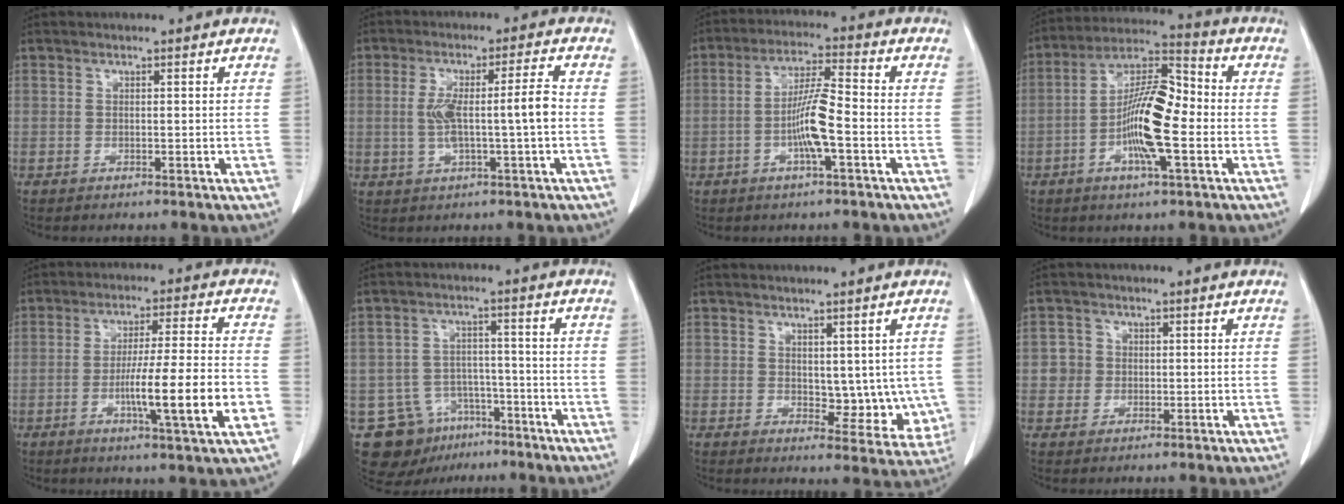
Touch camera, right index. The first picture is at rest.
{"total": 7.7, "force": [-0.4, 0.4, 7.7], "torque": [-0.142, 0.017, -0.002]}
{"total": 7.6, "force": [-1.9, 0.6, 7.4], "torque": [-0.146, 0.007, -0.038]}
{"total": 13.1, "force": [-2.5, 2.8, 12.5], "torque": [-0.231, 0.014, -0.048]}
{"total": 13.0, "force": [-3.4, -0.1, 12.6], "torque": [-0.205, -0.007, -0.056]}
{"total": 10.7, "force": [-6.4, 8.0, 3.0], "torque": [-0.051, 0.025, -0.092]}
{"total": 7.3, "force": [0.7, 4.4, 5.8], "torque": [-0.046, -0.008, 0.022]}
{"total": 2.9, "force": [0.1, 2.9, 0.3], "torque": [0.006, 0.011, 0.004]}